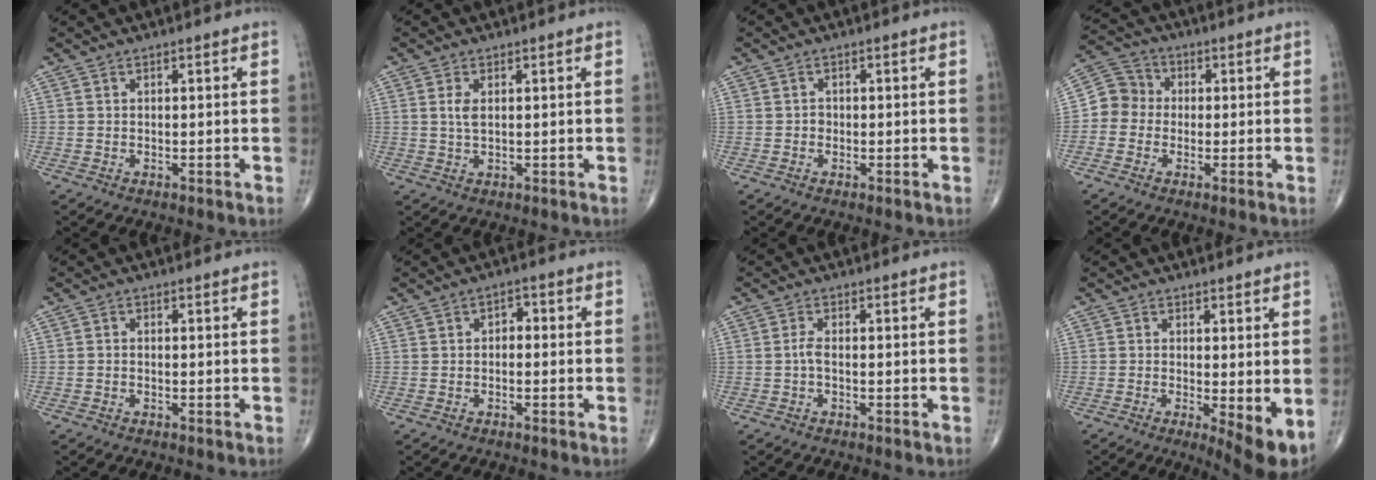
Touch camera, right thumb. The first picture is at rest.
{"total": 2.5, "force": [0.6, 1.2, 2.1], "torque": [-0.046, -0.001, 0.014]}
{"total": 0.9, "force": [-0.3, 0.8, 0.3], "torque": [0.002, 0.004, -0.008]}
{"total": 6.3, "force": [-0.7, 5.8, 2.3], "torque": [-0.022, 0.025, -0.030]}
{"total": 0.6, "force": [-0.3, 0.3, 0.3], "torque": [-0.003, 0.001, -0.010]}
{"total": 2.2, "force": [-0.3, 1.6, 1.6], "torque": [-0.011, 0.012, -0.014]}
{"total": 1.5, "force": [-0.4, 0.5, 1.4], "torque": [-0.028, 0.002, -0.011]}
{"total": 6.2, "force": [-1.1, 1.6, 5.9], "torque": [-0.091, -0.018, -0.016]}